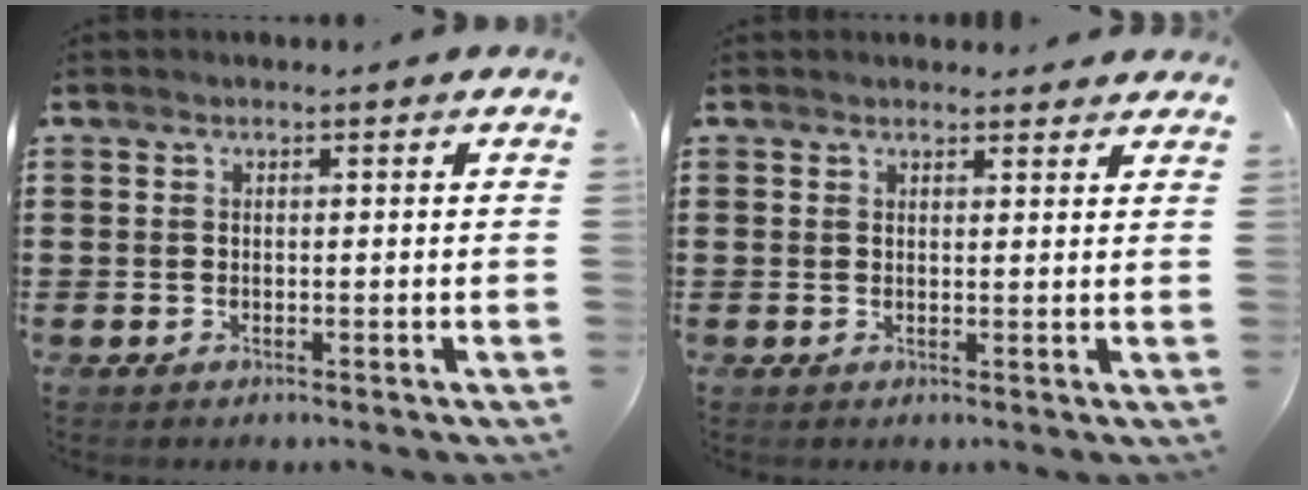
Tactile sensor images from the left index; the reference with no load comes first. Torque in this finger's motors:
{"motor_torque": [2.14, 0.00, -0.06, -0.14]}